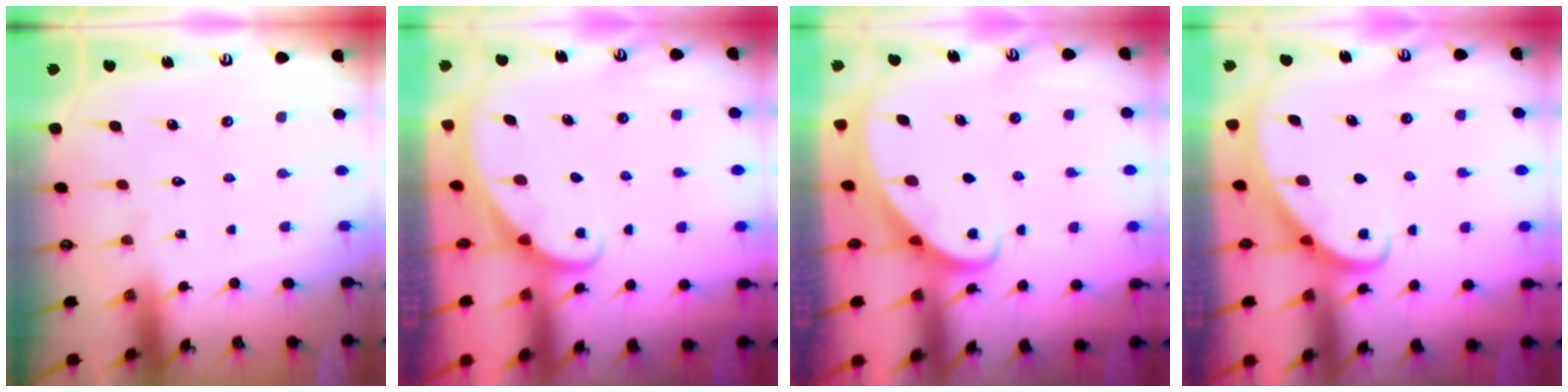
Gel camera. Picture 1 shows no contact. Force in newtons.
{"total": 1.5, "press": 1.5, "slide": 0.0}
{"total": 2.3, "press": 2.3, "slide": 0.3}
{"total": 2.8, "press": 2.8, "slide": 0.2}